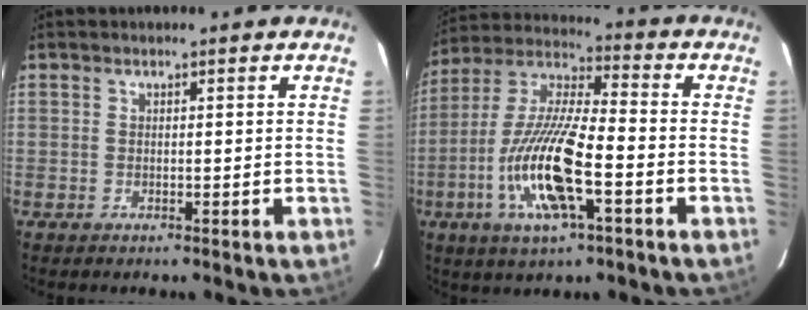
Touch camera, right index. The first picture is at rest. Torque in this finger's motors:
{"motor_torque": [1.63, -0.51, 0.53, 0.21]}